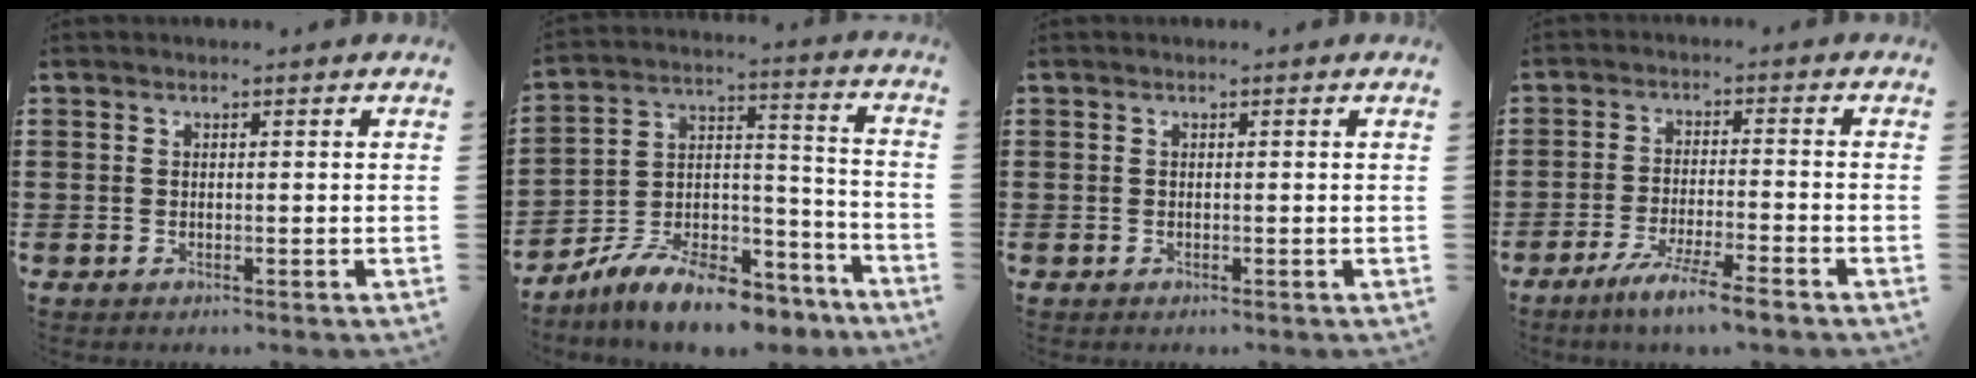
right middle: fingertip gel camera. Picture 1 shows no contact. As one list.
[{"total": 10.0, "force": [-8.8, 2.4, 4.2], "torque": [-0.084, 0.024, -0.173]}, {"total": 0.0}, {"total": 5.7, "force": [-4.5, -0.2, 3.4], "torque": [-0.067, -0.014, -0.081]}]